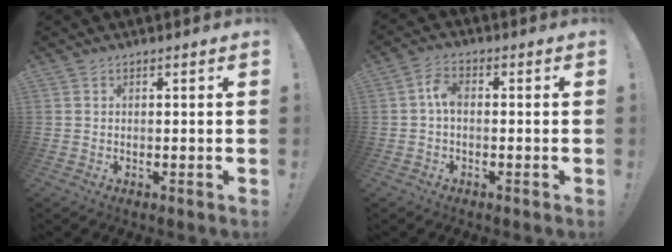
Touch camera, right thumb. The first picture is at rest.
{"total": 4.6, "force": [-0.1, 2.6, 3.8], "torque": [-0.081, 0.011, -0.001]}